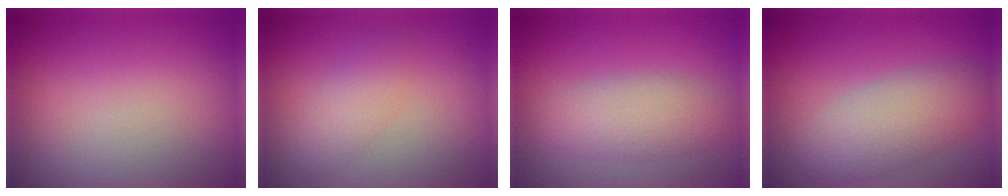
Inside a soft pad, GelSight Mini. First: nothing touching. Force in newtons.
{"total": 2.3, "press": 2.3, "slide": 0.0}
{"total": 3.8, "press": 3.8, "slide": 0.1}
{"total": 4.6, "press": 4.6, "slide": 0.4}